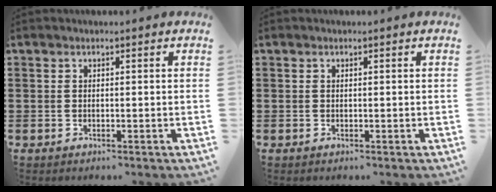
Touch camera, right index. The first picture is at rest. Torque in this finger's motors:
{"motor_torque": [-0.37, -0.41, 0.00, -0.01]}